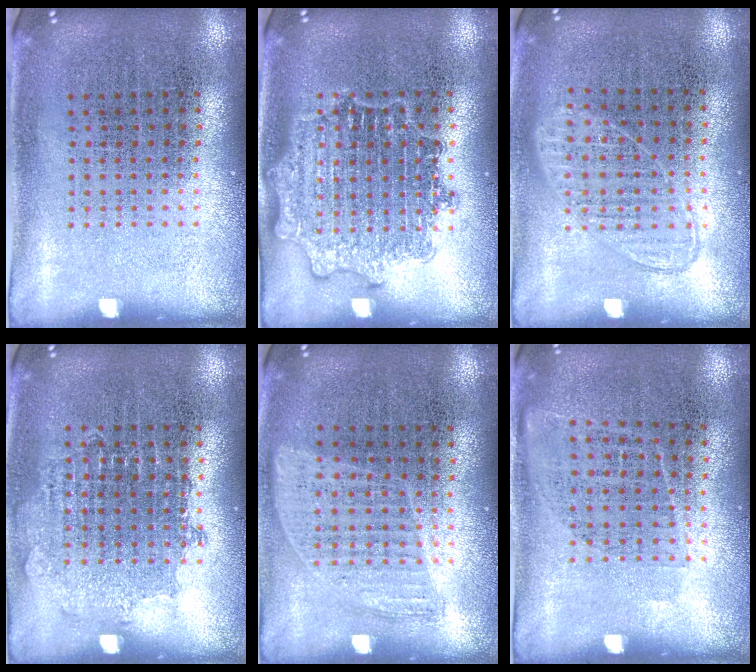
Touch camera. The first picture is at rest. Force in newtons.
{"total": 1.7, "press": 1.7, "slide": 0.4}
{"total": 0.9, "press": 0.9, "slide": 0.3}
{"total": 0.8, "press": 0.8, "slide": 0.2}
{"total": 0.9, "press": 0.8, "slide": 0.4}
{"total": 1.0, "press": 0.8, "slide": 0.6}